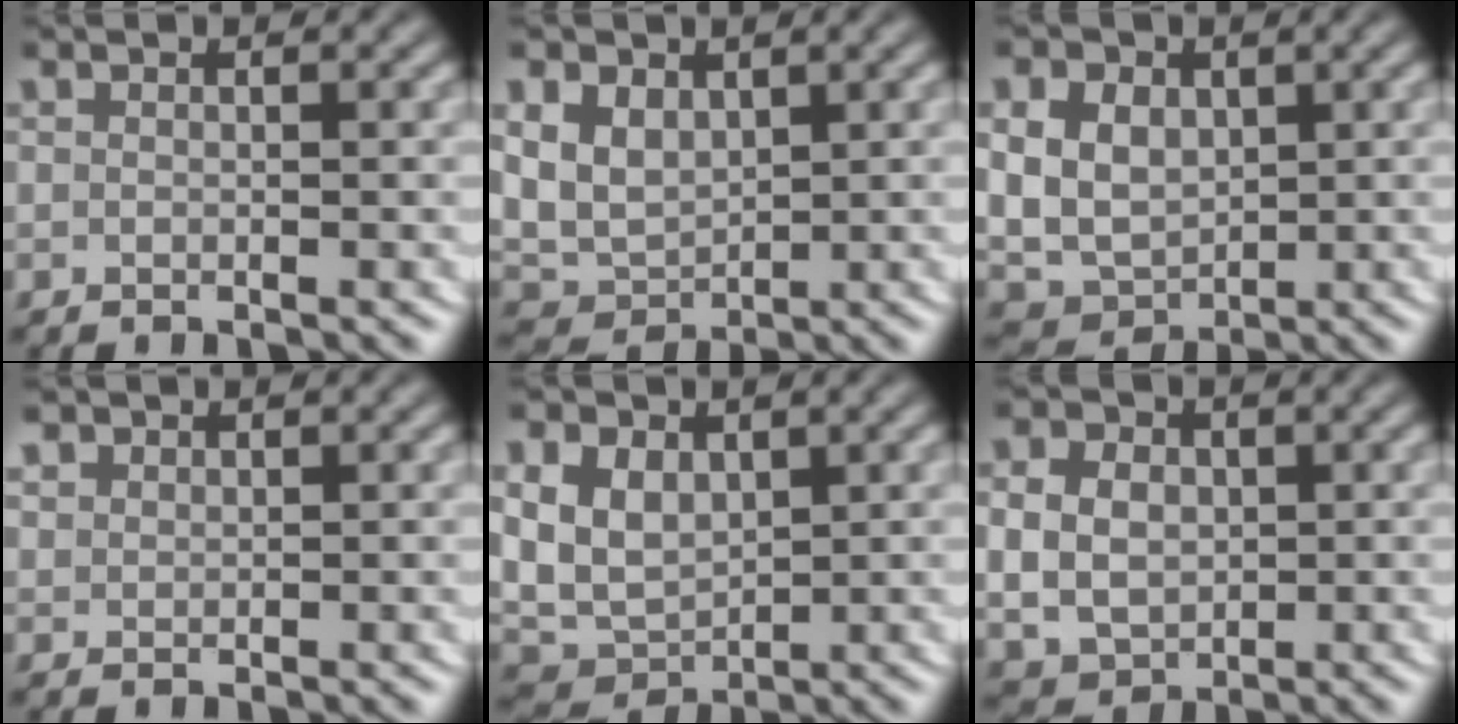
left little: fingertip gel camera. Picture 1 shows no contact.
{"total": 8.0, "force": [0.7, 7.2, 3.6], "torque": [-0.115, -0.031, 0.020]}
{"total": 10.1, "force": [0.0, 9.1, 4.3], "torque": [-0.122, -0.042, 0.006]}
{"total": 1.4, "force": [1.0, 0.8, 0.4], "torque": [-0.018, -0.004, 0.028]}
{"total": 9.0, "force": [0.3, 7.9, 4.3], "torque": [-0.123, -0.033, 0.012]}
{"total": 7.5, "force": [-0.3, 6.7, 3.5], "torque": [-0.079, -0.033, 0.006]}